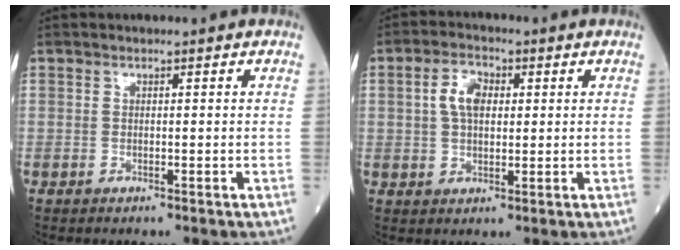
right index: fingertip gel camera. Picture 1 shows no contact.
{"total": 5.2, "force": [1.1, 2.9, 4.1], "torque": [-0.085, 0.013, 0.021]}